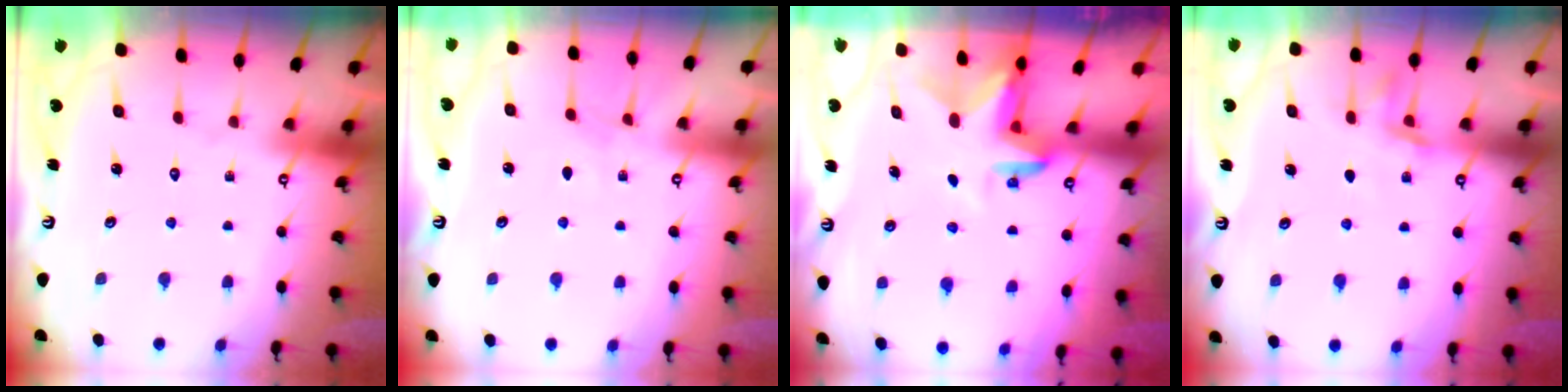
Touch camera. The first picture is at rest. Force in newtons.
{"total": 3.2, "press": 3.2, "slide": 0.5}
{"total": 3.0, "press": 3.0, "slide": 0.4}
{"total": 6.0, "press": 5.8, "slide": 1.3}